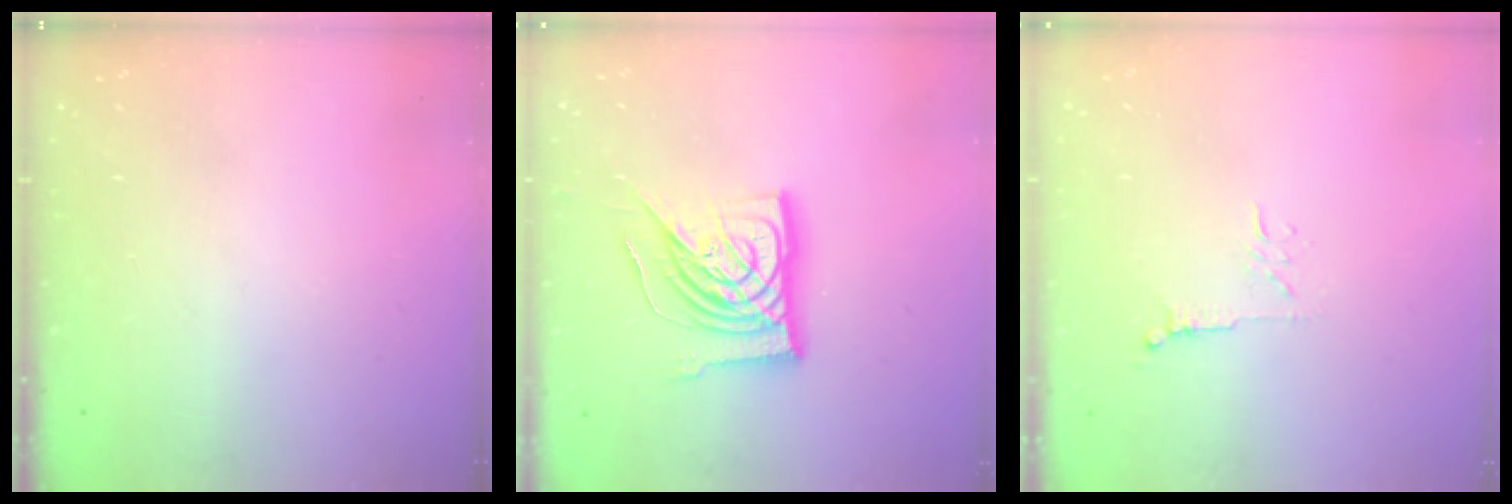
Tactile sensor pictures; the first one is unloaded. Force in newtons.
{"total": 18.6, "press": 18.5, "slide": 2.2}
{"total": 5.4, "press": 5.3, "slide": 0.7}